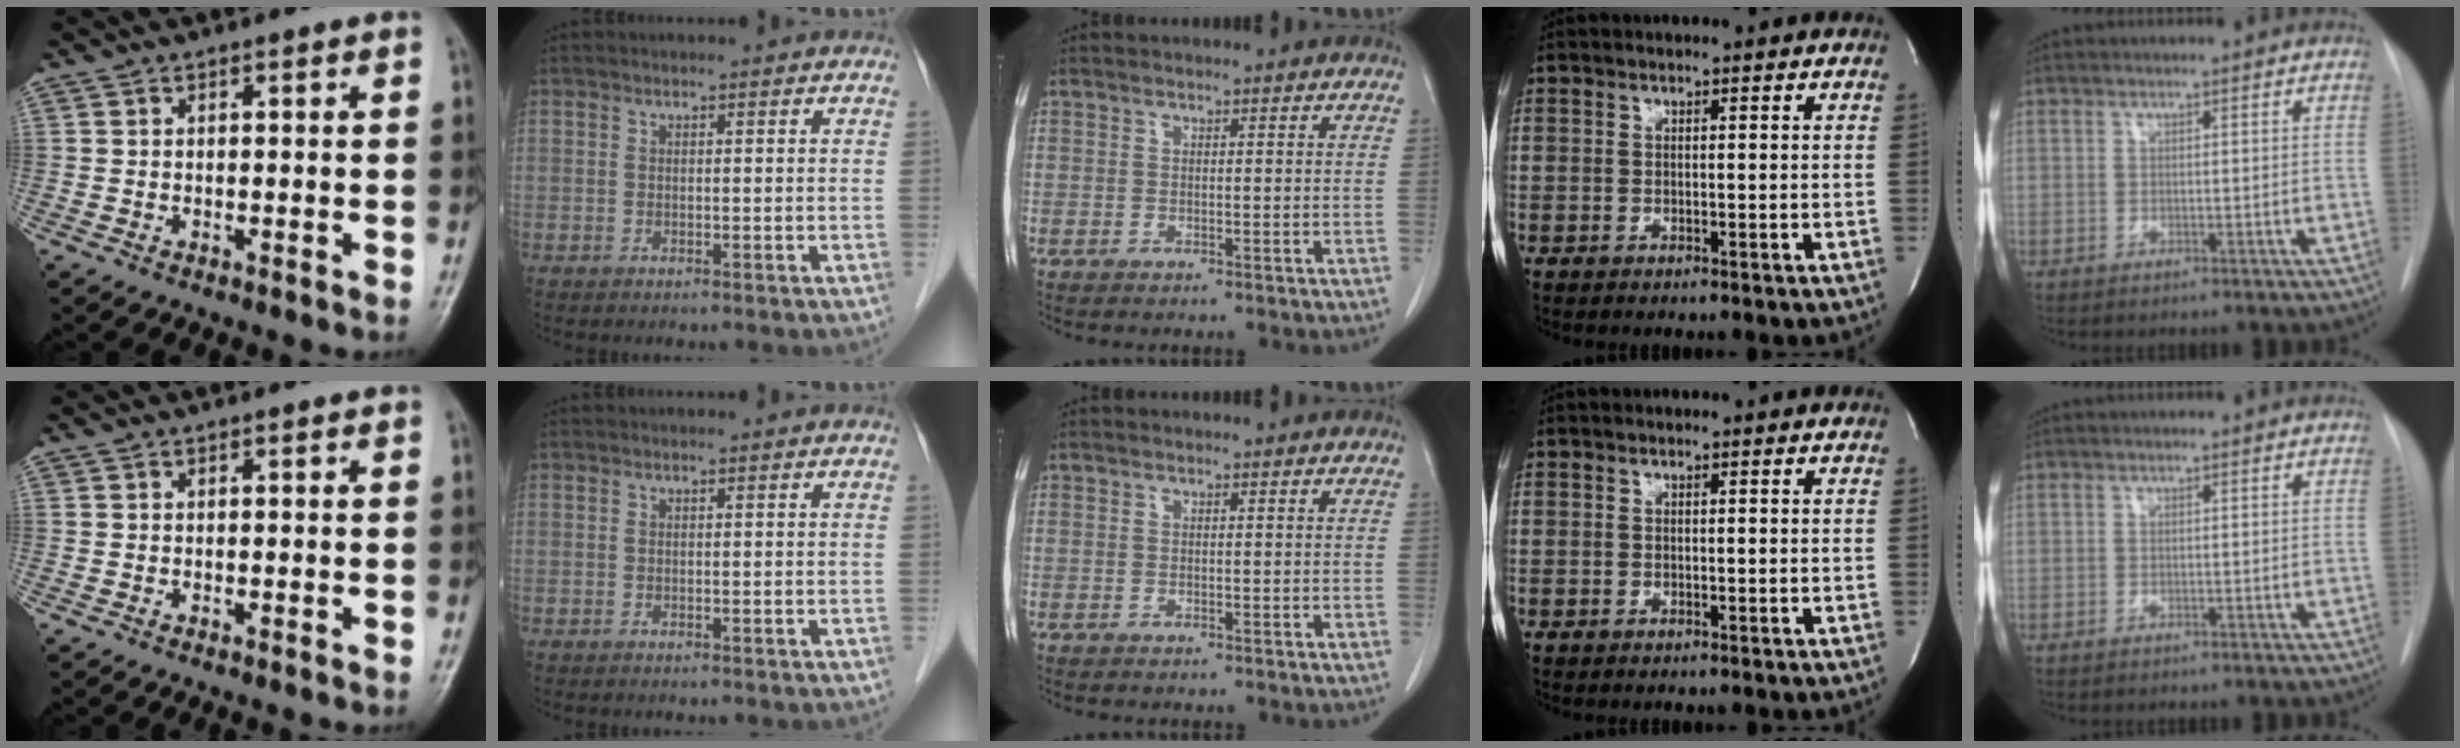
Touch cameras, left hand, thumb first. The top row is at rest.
{}